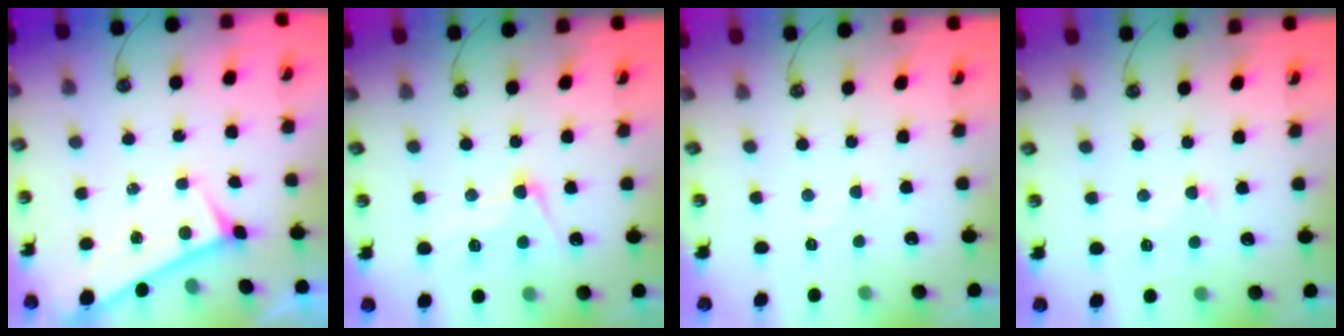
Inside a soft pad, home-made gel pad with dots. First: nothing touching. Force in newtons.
{"total": 8.1, "press": 8.0, "slide": 1.2}
{"total": 2.0, "press": 2.0, "slide": 0.4}
{"total": 1.8, "press": 1.4, "slide": 1.1}